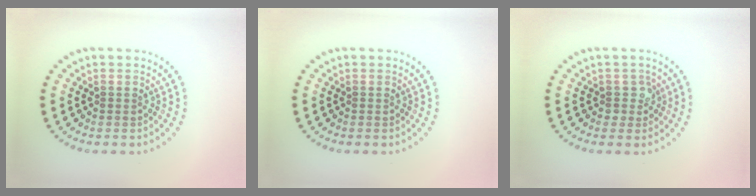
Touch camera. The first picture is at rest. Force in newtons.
{"total": 0.0}
{"total": 1.6, "press": 1.4, "slide": 0.8}